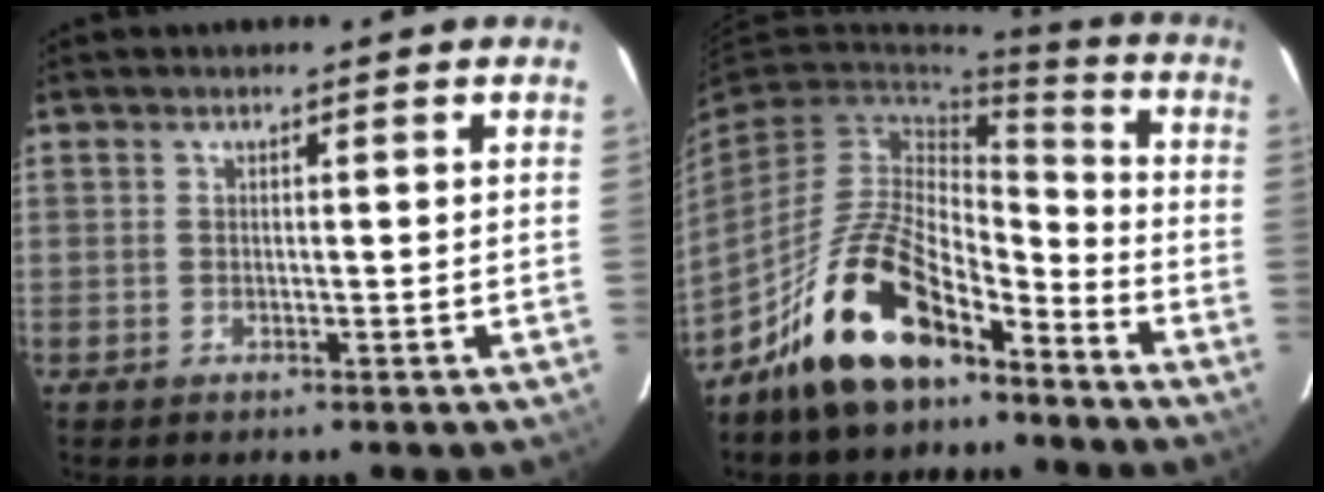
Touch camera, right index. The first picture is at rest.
{"total": 16.3, "force": [-11.1, 7.1, 9.7], "torque": [-0.190, 0.024, -0.190]}